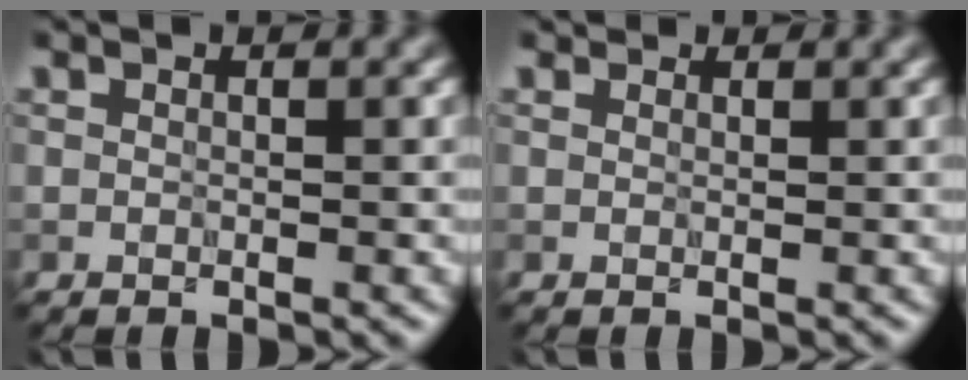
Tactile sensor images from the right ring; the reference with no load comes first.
{"total": 1.0, "force": [0.9, 0.3, 0.2], "torque": [-0.006, -0.005, 0.006]}